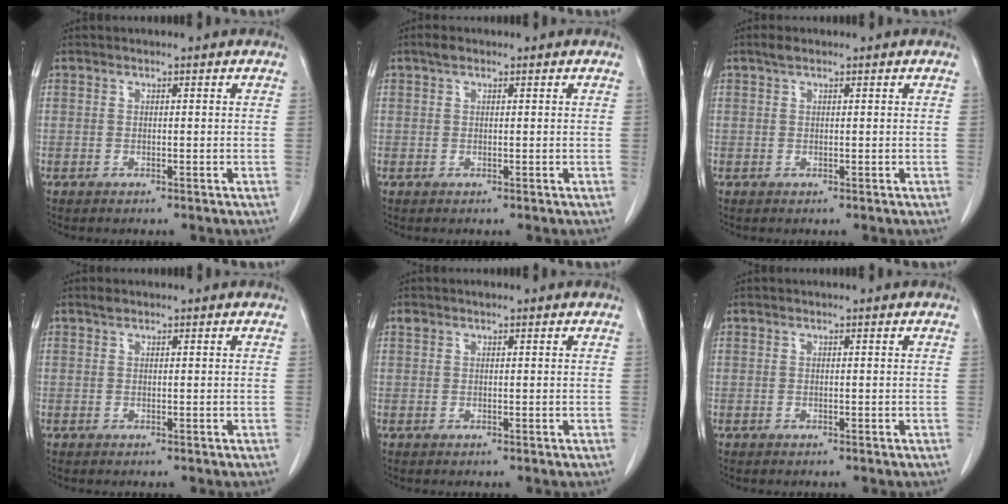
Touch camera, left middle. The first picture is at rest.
{"total": 1.1, "force": [0.7, 0.5, 0.5], "torque": [-0.011, 0.008, 0.011]}
{"total": 1.2, "force": [0.9, 0.4, 0.6], "torque": [-0.014, 0.009, 0.015]}
{"total": 0.7, "force": [0.6, 0.3, 0.2], "torque": [-0.007, 0.004, 0.011]}
{"total": 0.8, "force": [0.6, 0.4, 0.4], "torque": [-0.011, 0.017, 0.013]}
{"total": 0.0}